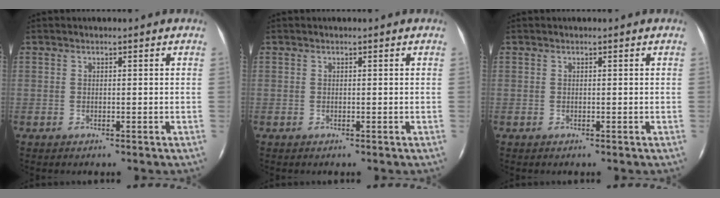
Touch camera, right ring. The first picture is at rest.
{"total": 0.0}
{"total": 0.0}